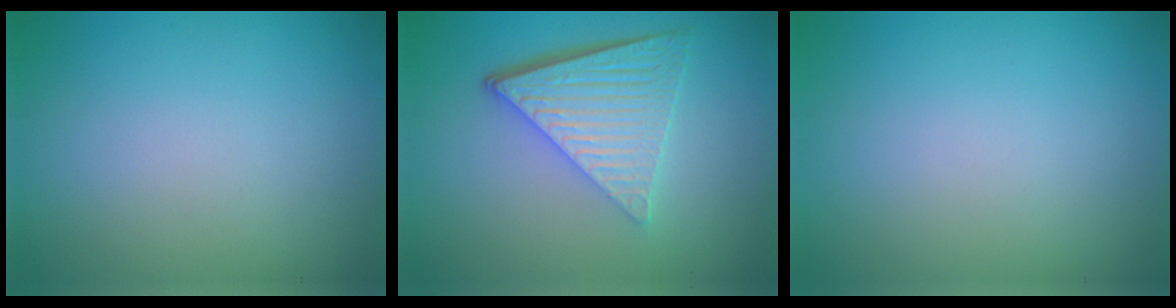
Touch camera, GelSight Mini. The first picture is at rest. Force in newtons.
{"total": 6.6, "press": 4.4, "slide": 4.9}
{"total": 0.0}